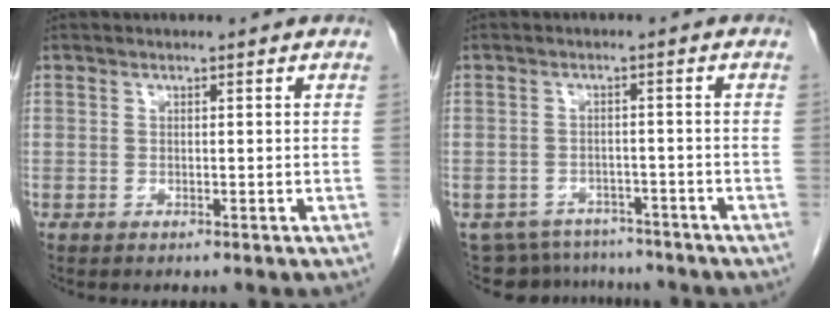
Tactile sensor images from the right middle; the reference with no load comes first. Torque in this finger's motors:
{"motor_torque": [-0.38, -0.31, -0.20, -0.05]}